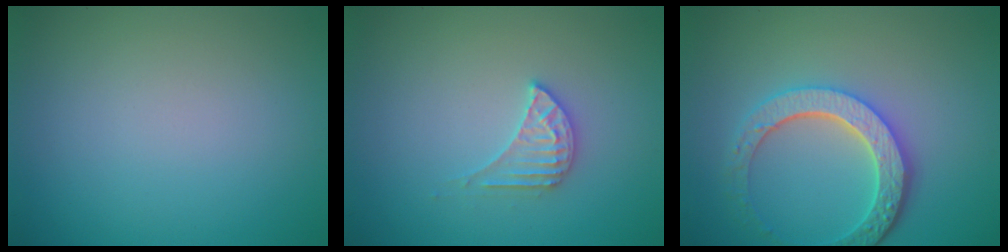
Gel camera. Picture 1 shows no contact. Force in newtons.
{"total": 2.3, "press": 2.3, "slide": 0.3}
{"total": 5.2, "press": 4.2, "slide": 2.9}